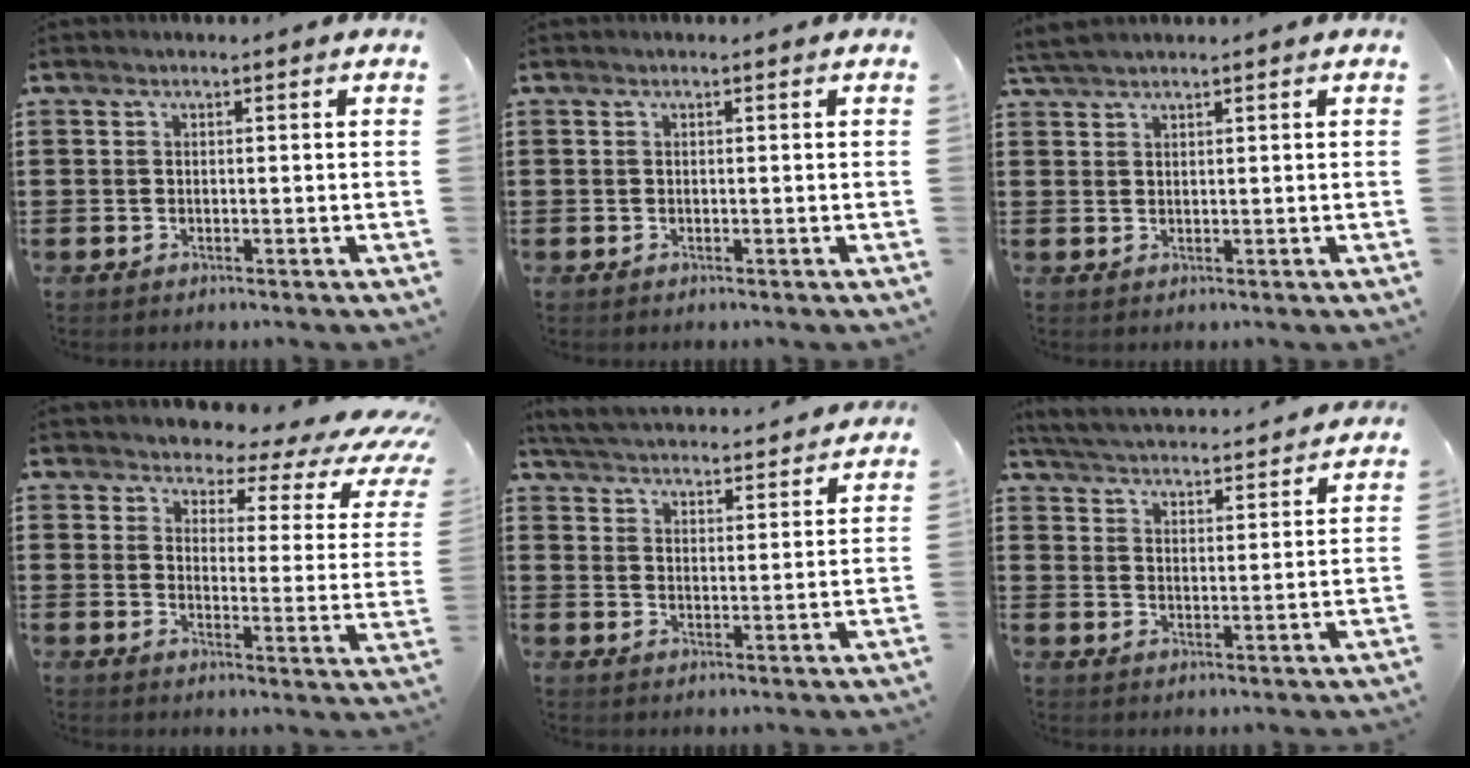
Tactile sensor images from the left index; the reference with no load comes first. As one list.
[{"total": 0.0}, {"total": 2.2, "force": [1.9, 0.2, 1.0], "torque": [-0.024, 0.002, 0.038]}, {"total": 4.4, "force": [3.3, 1.9, 2.1], "torque": [-0.055, -0.024, 0.052]}, {"total": 4.7, "force": [4.7, 0.0, 0.4], "torque": [-0.031, -0.034, 0.079]}, {"total": 4.5, "force": [4.5, -0.4, 0.4], "torque": [-0.030, -0.035, 0.073]}]